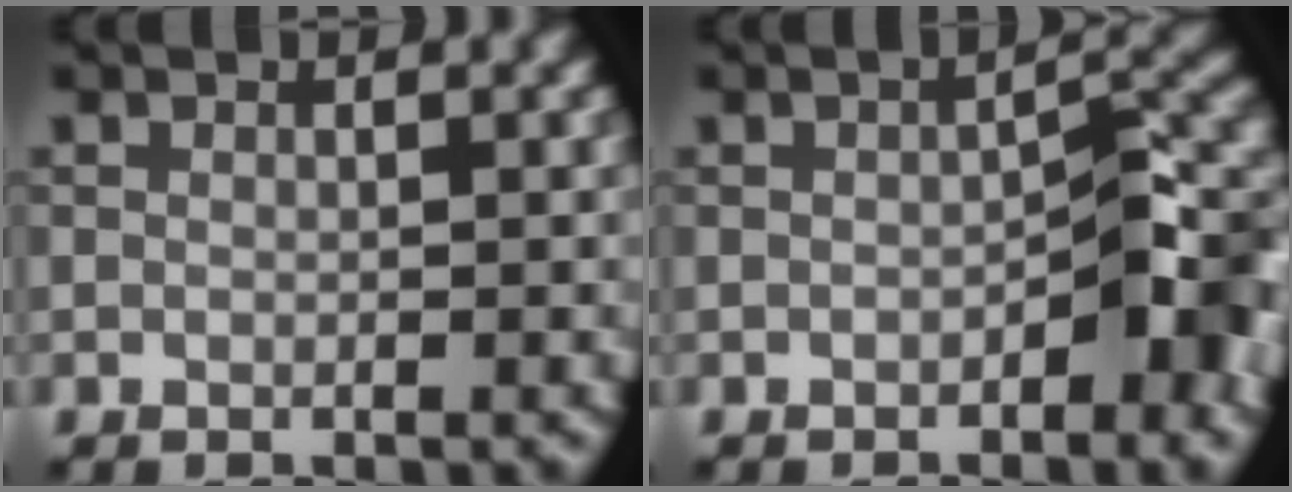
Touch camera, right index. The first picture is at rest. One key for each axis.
{"total": 4.3, "fx": -1.6, "fy": 1.3, "fz": 3.7, "tx": -0.045, "ty": 0.018, "tz": -0.028}